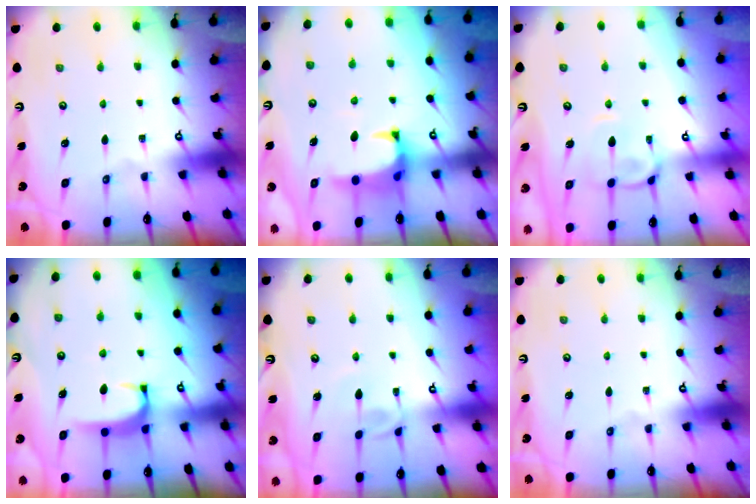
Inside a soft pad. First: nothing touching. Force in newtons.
{"total": 1.3, "press": 0.8, "slide": 1.0}
{"total": 4.3, "press": 4.1, "slide": 1.4}
{"total": 1.8, "press": 1.7, "slide": 0.5}
{"total": 3.6, "press": 3.6, "slide": 0.1}
{"total": 0.0}